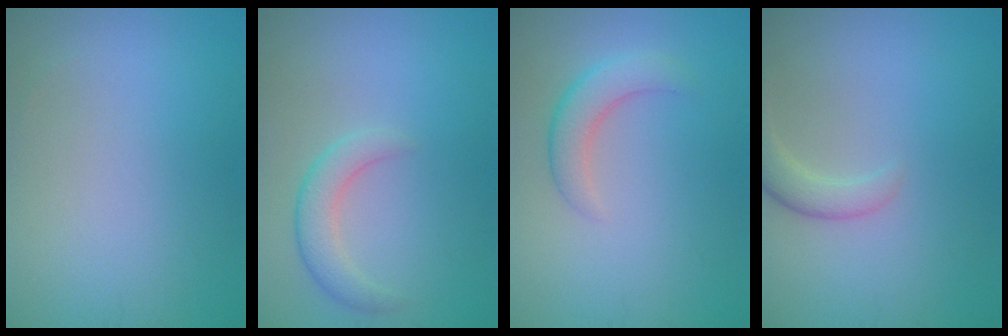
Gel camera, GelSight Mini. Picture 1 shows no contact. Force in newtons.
{"total": 2.5, "press": 2.5, "slide": 0.2}
{"total": 2.8, "press": 2.8, "slide": 0.2}
{"total": 2.3, "press": 2.3, "slide": 0.2}